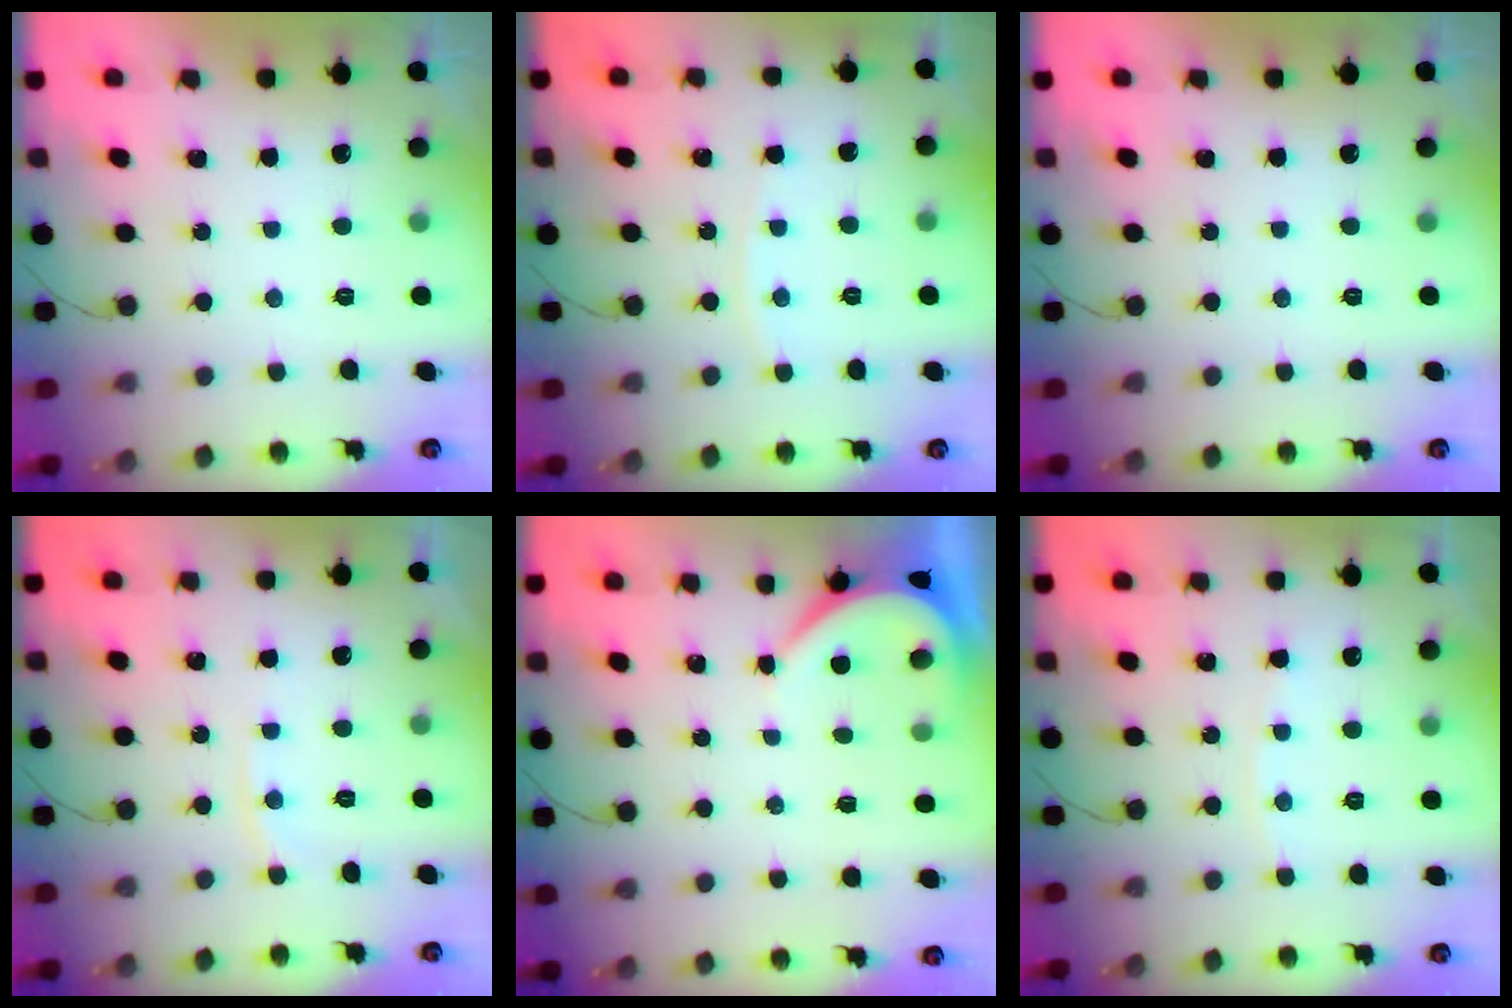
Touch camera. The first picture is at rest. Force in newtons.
{"total": 2.3, "press": 2.2, "slide": 0.3}
{"total": 0.0}
{"total": 3.3, "press": 3.3, "slide": 0.1}
{"total": 3.9, "press": 3.9, "slide": 0.5}
{"total": 3.4, "press": 3.4, "slide": 0.4}